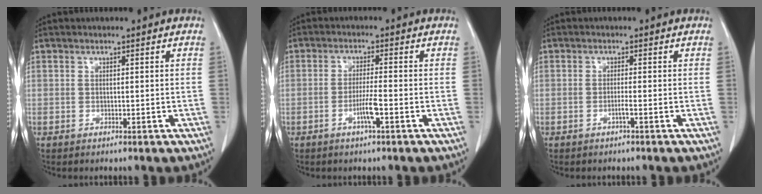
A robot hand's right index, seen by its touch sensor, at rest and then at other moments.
{"total": 3.8, "force": [-1.6, -0.2, 3.4], "torque": [-0.066, -0.005, -0.034]}
{"total": 1.2, "force": [-0.6, -0.3, 1.0], "torque": [-0.016, 0.000, -0.014]}